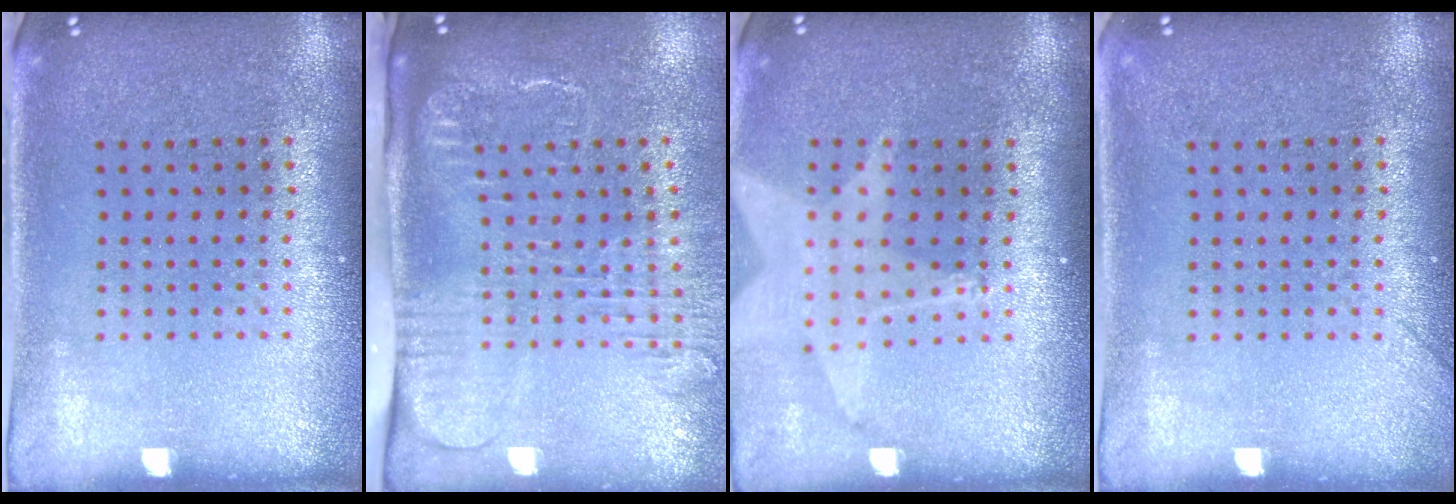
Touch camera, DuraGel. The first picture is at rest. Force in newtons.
{"total": 2.6, "press": 2.0, "slide": 1.7}
{"total": 1.7, "press": 1.5, "slide": 0.7}
{"total": 1.0, "press": 0.9, "slide": 0.3}